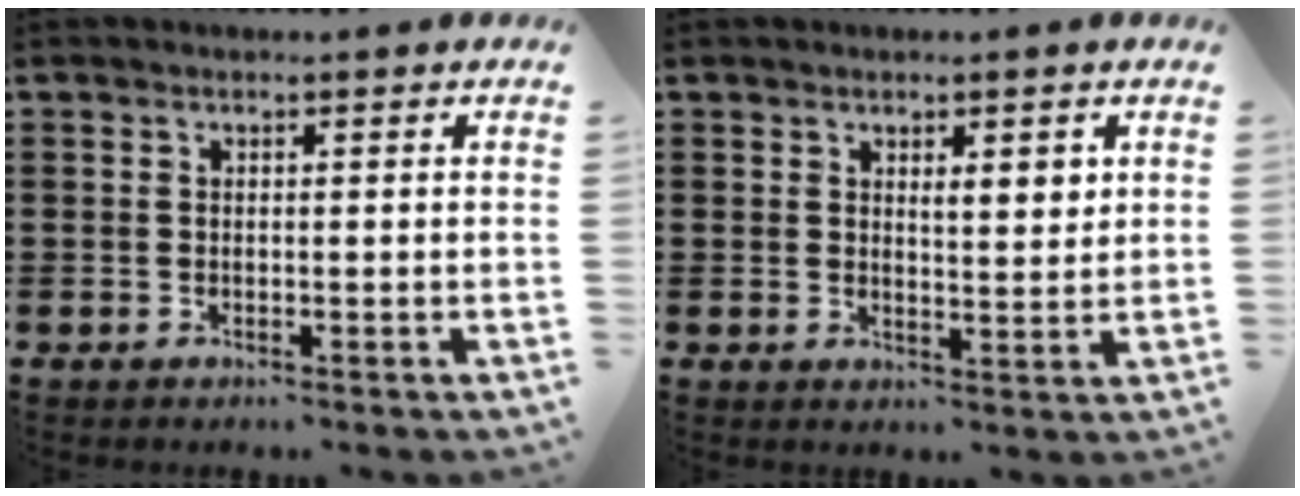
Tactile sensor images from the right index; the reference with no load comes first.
{"total": 3.1, "force": [1.5, 1.1, 2.5], "torque": [-0.034, 0.000, 0.021]}